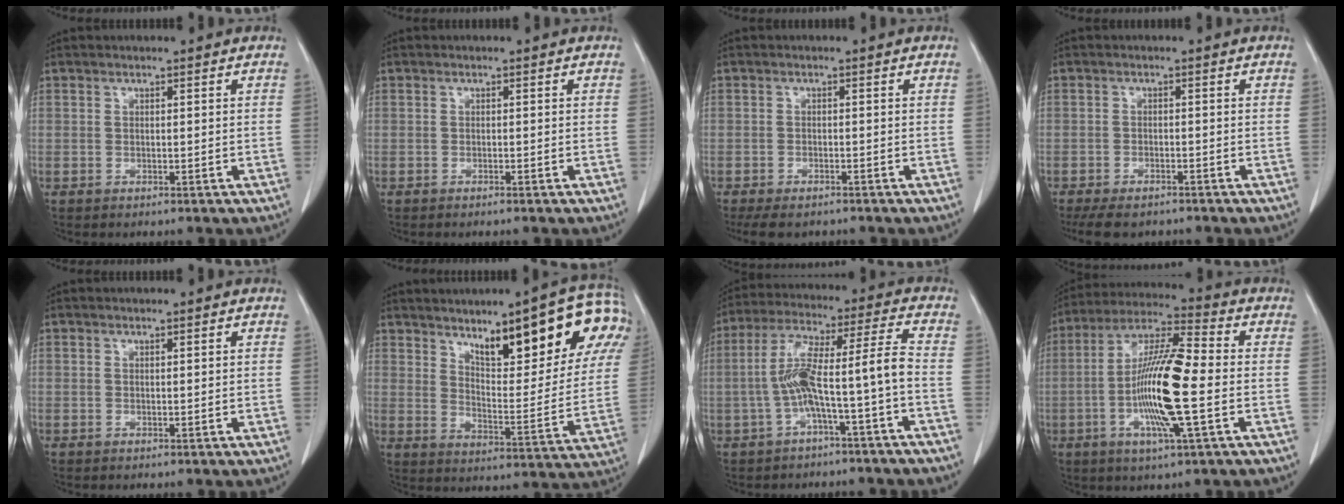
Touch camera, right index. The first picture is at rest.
{"total": 0.6, "force": [-0.5, -0.1, 0.3], "torque": [-0.008, -0.001, -0.008]}
{"total": 5.7, "force": [-4.8, 2.0, 2.5], "torque": [-0.033, -0.008, -0.071]}
{"total": 7.3, "force": [-6.1, 2.6, 3.0], "torque": [-0.042, -0.008, -0.090]}
{"total": 0.0}
{"total": 20.9, "force": [11.6, 4.9, 16.6], "torque": [-0.234, 0.009, 0.162]}
{"total": 10.1, "force": [-2.9, -0.2, 9.6], "torque": [-0.184, 0.035, -0.051]}
{"total": 15.0, "force": [-2.7, 1.2, 14.7], "torque": [-0.283, -0.003, -0.057]}